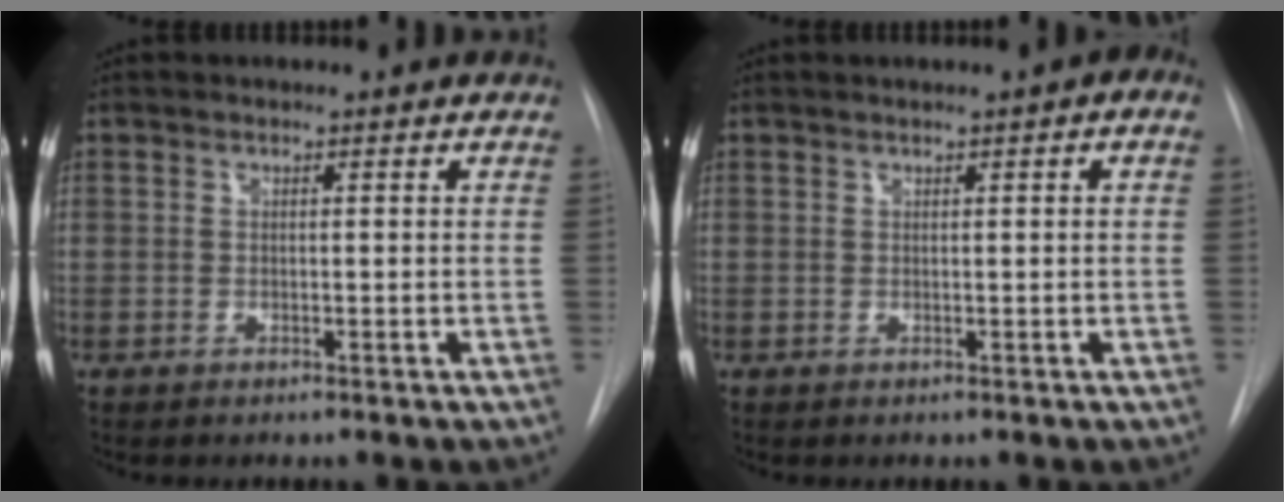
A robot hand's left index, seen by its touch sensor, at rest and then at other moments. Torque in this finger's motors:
{"motor_torque": [0.11, -0.19, -0.09, 0.01]}